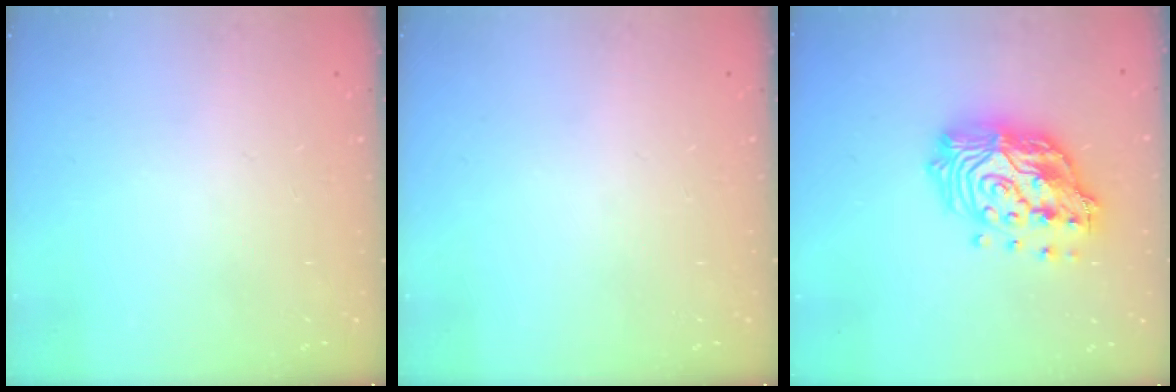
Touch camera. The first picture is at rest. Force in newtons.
{"total": 0.0}
{"total": 20.2, "press": 20.1, "slide": 2.1}